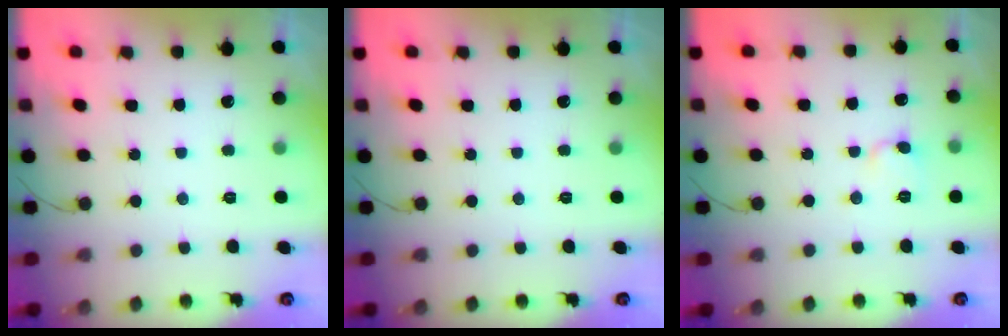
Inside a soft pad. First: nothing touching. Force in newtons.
{"total": 0.0}
{"total": 4.8, "press": 4.8, "slide": 0.3}